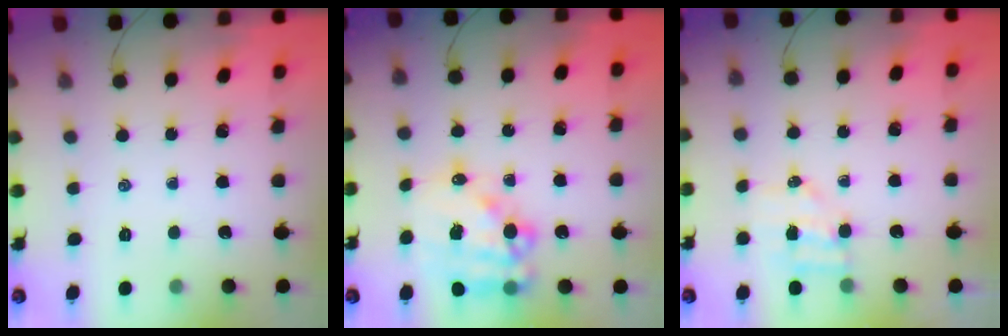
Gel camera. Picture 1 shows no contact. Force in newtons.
{"total": 15.8, "press": 15.4, "slide": 3.4}
{"total": 4.9, "press": 4.8, "slide": 0.7}